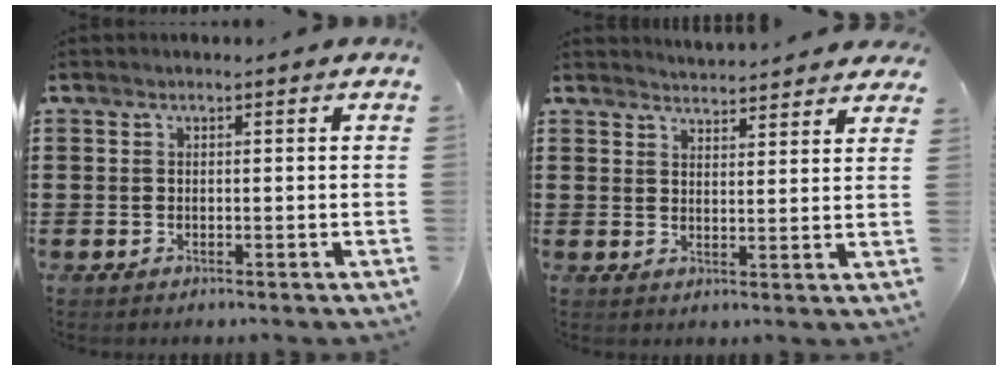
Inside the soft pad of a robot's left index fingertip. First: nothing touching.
{"total": 3.5, "force": [3.5, -0.2, 0.1], "torque": [-0.013, -0.017, 0.063]}